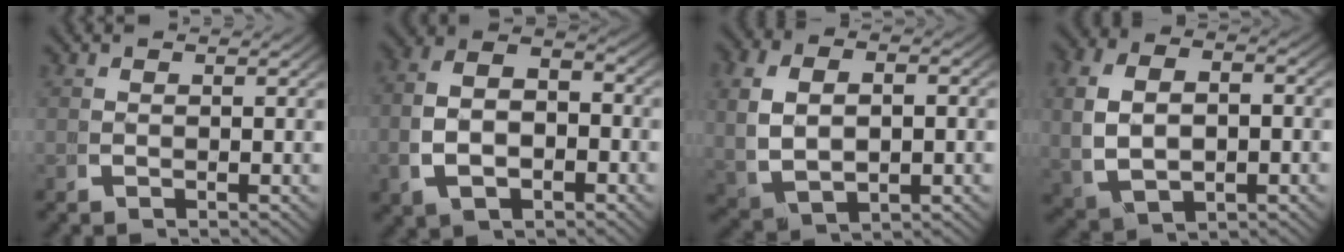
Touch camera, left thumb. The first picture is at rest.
{"total": 8.2, "force": [-0.4, 5.8, 5.9], "torque": [-0.111, -0.012, -0.004]}
{"total": 6.9, "force": [0.2, 4.7, 5.1], "torque": [-0.122, -0.020, 0.023]}
{"total": 7.5, "force": [-0.1, 5.3, 5.3], "torque": [-0.123, -0.020, 0.015]}